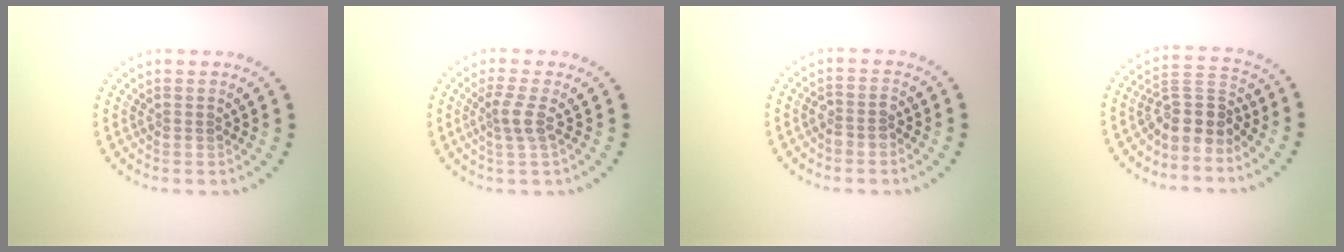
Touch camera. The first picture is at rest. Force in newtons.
{"total": 2.1, "press": 1.6, "slide": 1.3}
{"total": 1.7, "press": 1.5, "slide": 0.7}
{"total": 3.9, "press": 3.2, "slide": 2.2}